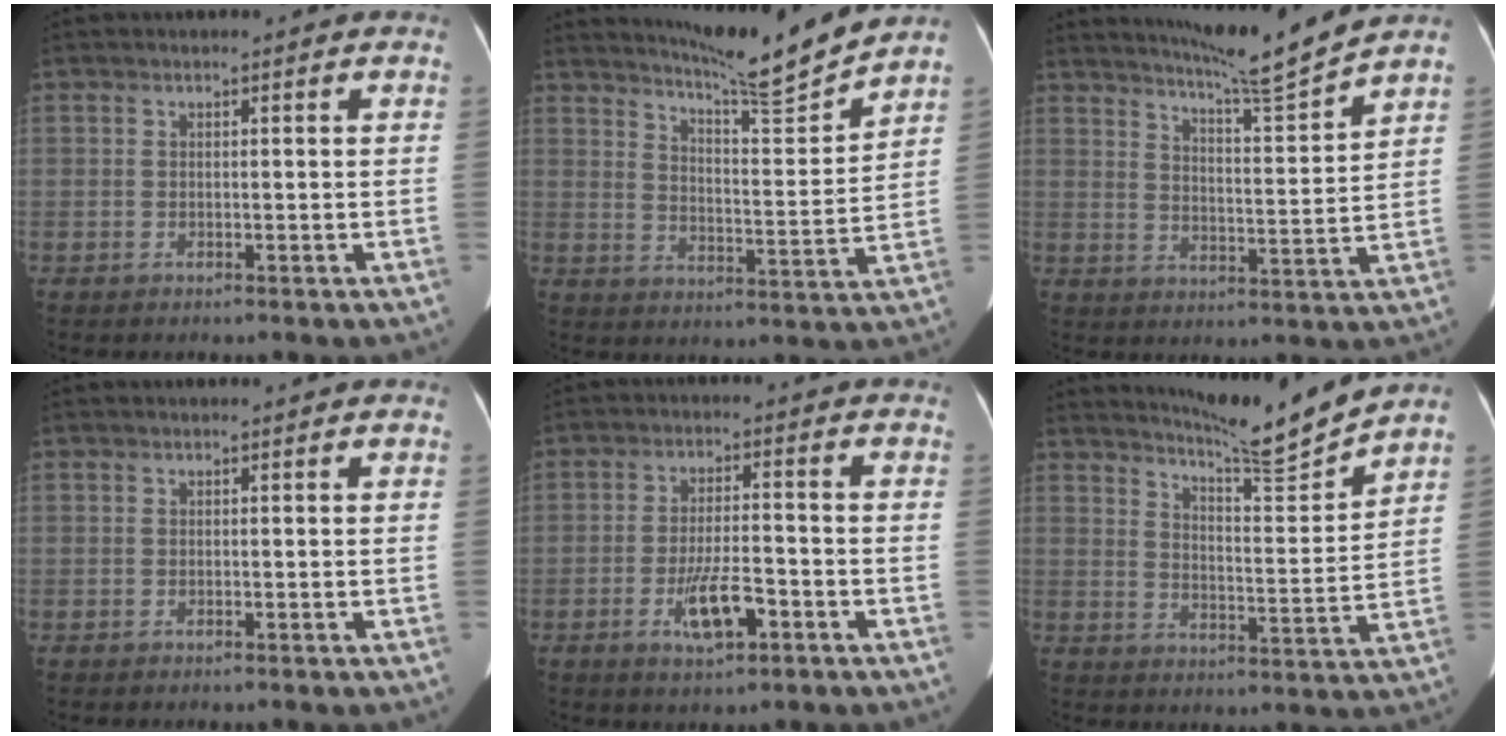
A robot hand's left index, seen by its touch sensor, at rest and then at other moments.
{"total": 11.7, "force": [11.1, -1.7, 3.2], "torque": [-0.059, -0.035, 0.170]}
{"total": 10.0, "force": [9.3, -2.1, 3.3], "torque": [-0.060, -0.030, 0.146]}
{"total": 0.0}
{"total": 6.6, "force": [-2.9, 1.8, 5.6], "torque": [-0.108, -0.004, -0.048]}
{"total": 10.3, "force": [9.9, -2.0, 2.1], "torque": [-0.044, -0.041, 0.155]}